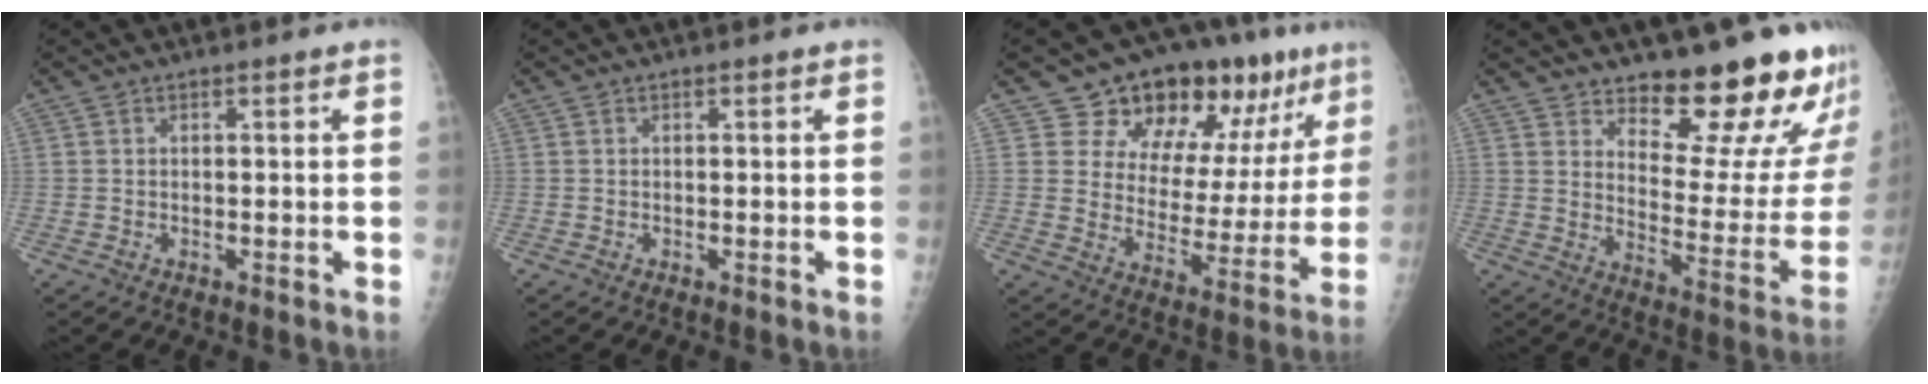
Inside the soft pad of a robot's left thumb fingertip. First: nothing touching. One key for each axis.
{"total": 0.0}
{"total": 20.0, "fx": 11.9, "fy": 10.8, "fz": 12.0, "tx": -0.105, "ty": -0.040, "tz": 0.179}
{"total": 19.6, "fx": 16.0, "fy": 6.1, "fz": 9.6, "tx": -0.076, "ty": -0.129, "tz": 0.210}